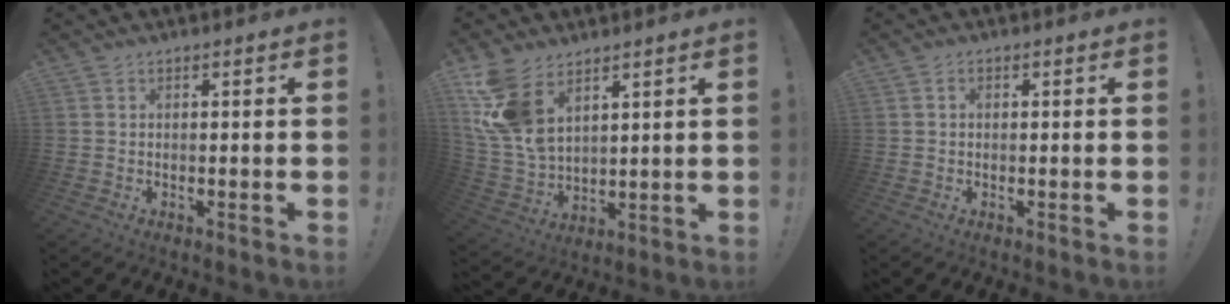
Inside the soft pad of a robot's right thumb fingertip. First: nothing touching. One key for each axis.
{"total": 13.5, "fx": 7.5, "fy": 7.8, "fz": 8.1, "tx": -0.184, "ty": -0.037, "tz": 0.147}
{"total": 0.8, "fx": -0.2, "fy": 0.6, "fz": 0.4, "tx": -0.013, "ty": 0.006, "tz": -0.002}